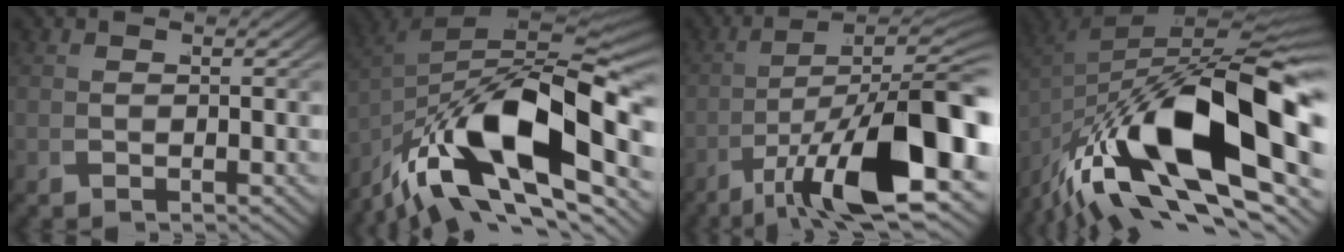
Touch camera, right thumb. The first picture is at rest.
{"total": 15.8, "force": [-3.6, 7.2, 13.6], "torque": [-0.265, -0.023, -0.035]}
{"total": 14.3, "force": [-1.3, 6.8, 12.6], "torque": [-0.198, -0.036, 0.000]}
{"total": 18.5, "force": [-3.9, 8.5, 16.0], "torque": [-0.298, -0.032, -0.036]}